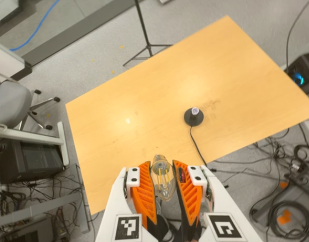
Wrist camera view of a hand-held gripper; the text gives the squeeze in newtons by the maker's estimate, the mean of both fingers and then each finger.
{"total": 20.3, "left": 22.6, "right": 18.1}